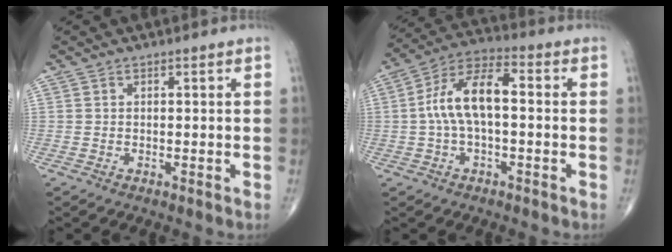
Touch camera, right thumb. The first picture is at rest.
{"total": 11.4, "force": [0.1, 5.3, 10.1], "torque": [-0.199, 0.041, -0.006]}